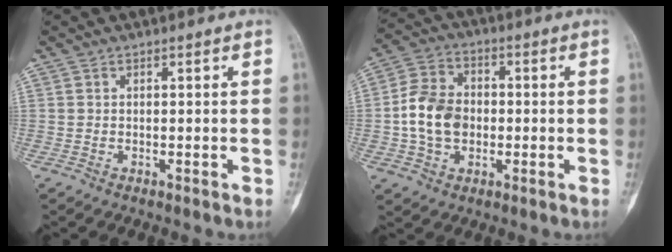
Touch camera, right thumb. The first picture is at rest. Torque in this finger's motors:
{"motor_torque": [1.47, 1.28, 0.84, -0.90, 0.08]}